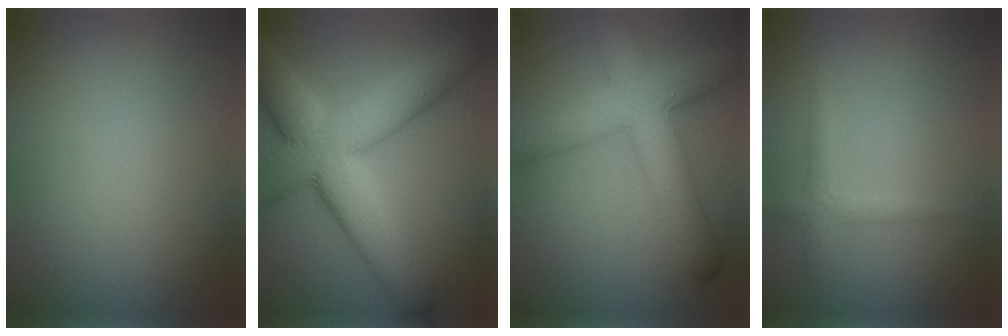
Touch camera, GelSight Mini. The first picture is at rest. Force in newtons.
{"total": 11.5, "press": 11.4, "slide": 1.0}
{"total": 8.1, "press": 8.1, "slide": 0.1}
{"total": 1.7, "press": 1.7, "slide": 0.1}